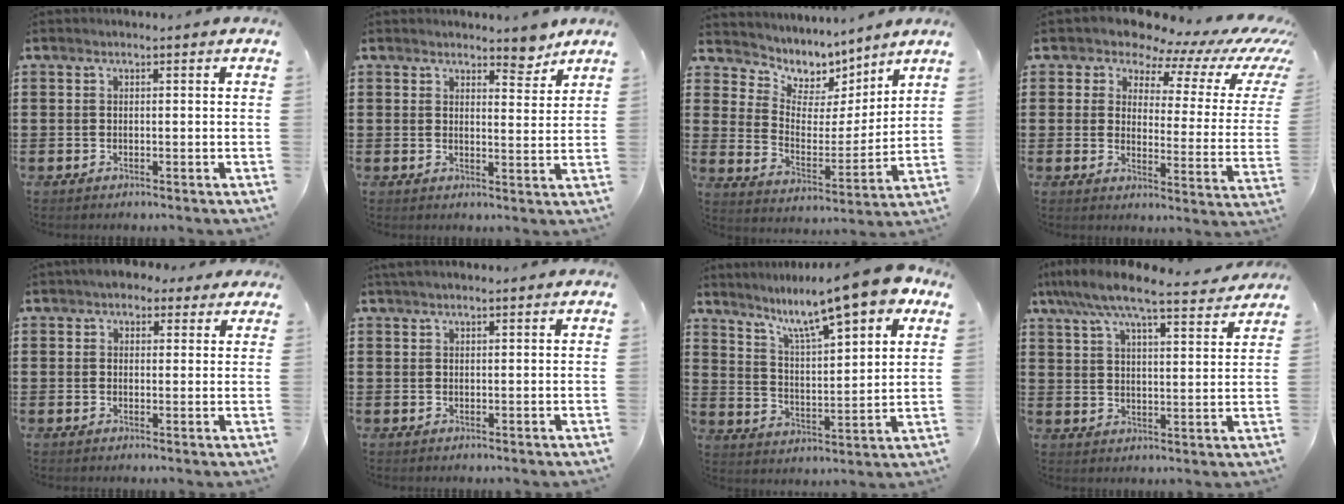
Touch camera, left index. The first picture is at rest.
{"total": 4.6, "force": [4.1, 1.3, 1.5], "torque": [-0.023, -0.014, 0.072]}
{"total": 6.3, "force": [5.6, 2.9, 0.0], "torque": [-0.045, -0.048, 0.099]}
{"total": 7.7, "force": [6.5, 2.8, 3.0], "torque": [-0.063, -0.051, 0.107]}
{"total": 2.7, "force": [1.6, 1.9, 1.1], "torque": [-0.022, 0.008, 0.026]}
{"total": 1.1, "force": [1.0, 0.1, 0.5], "torque": [-0.011, 0.002, 0.019]}
{"total": 11.5, "force": [8.9, 1.6, 7.1], "torque": [-0.144, -0.046, 0.144]}
{"total": 7.8, "force": [6.9, 0.8, 3.6], "torque": [-0.097, -0.032, 0.119]}